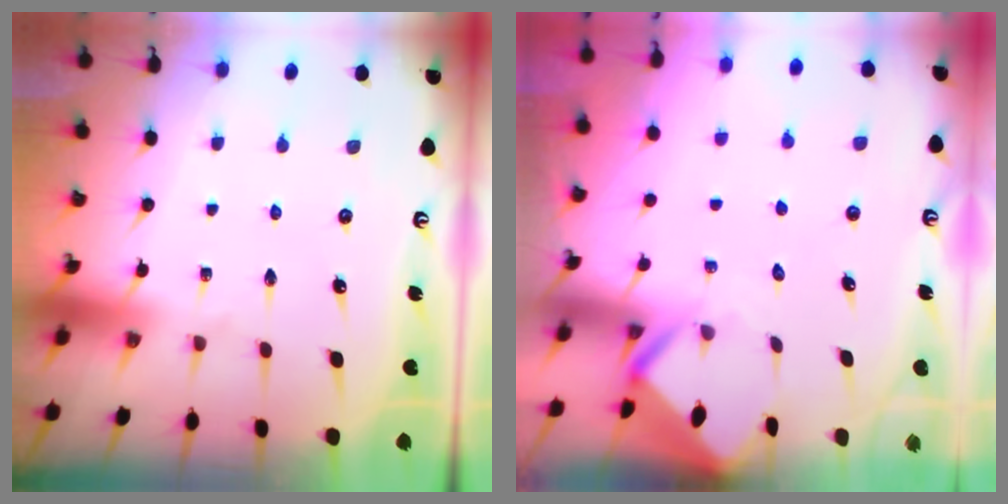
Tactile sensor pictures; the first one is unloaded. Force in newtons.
{"total": 2.6, "press": 2.6, "slide": 0.1}